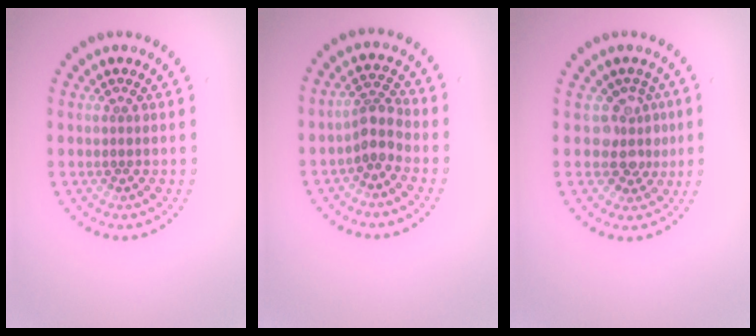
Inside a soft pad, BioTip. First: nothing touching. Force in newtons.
{"total": 2.5, "press": 2.0, "slide": 1.5}
{"total": 3.0, "press": 2.3, "slide": 1.9}